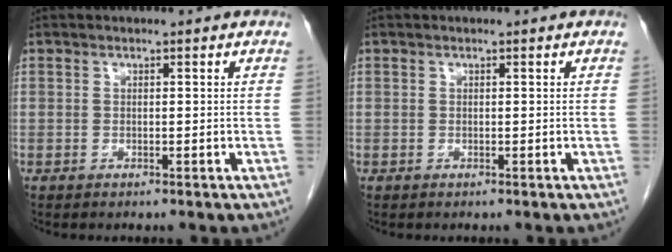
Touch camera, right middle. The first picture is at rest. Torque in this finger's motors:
{"motor_torque": [-0.01, 0.00, 0.00, 0.00]}